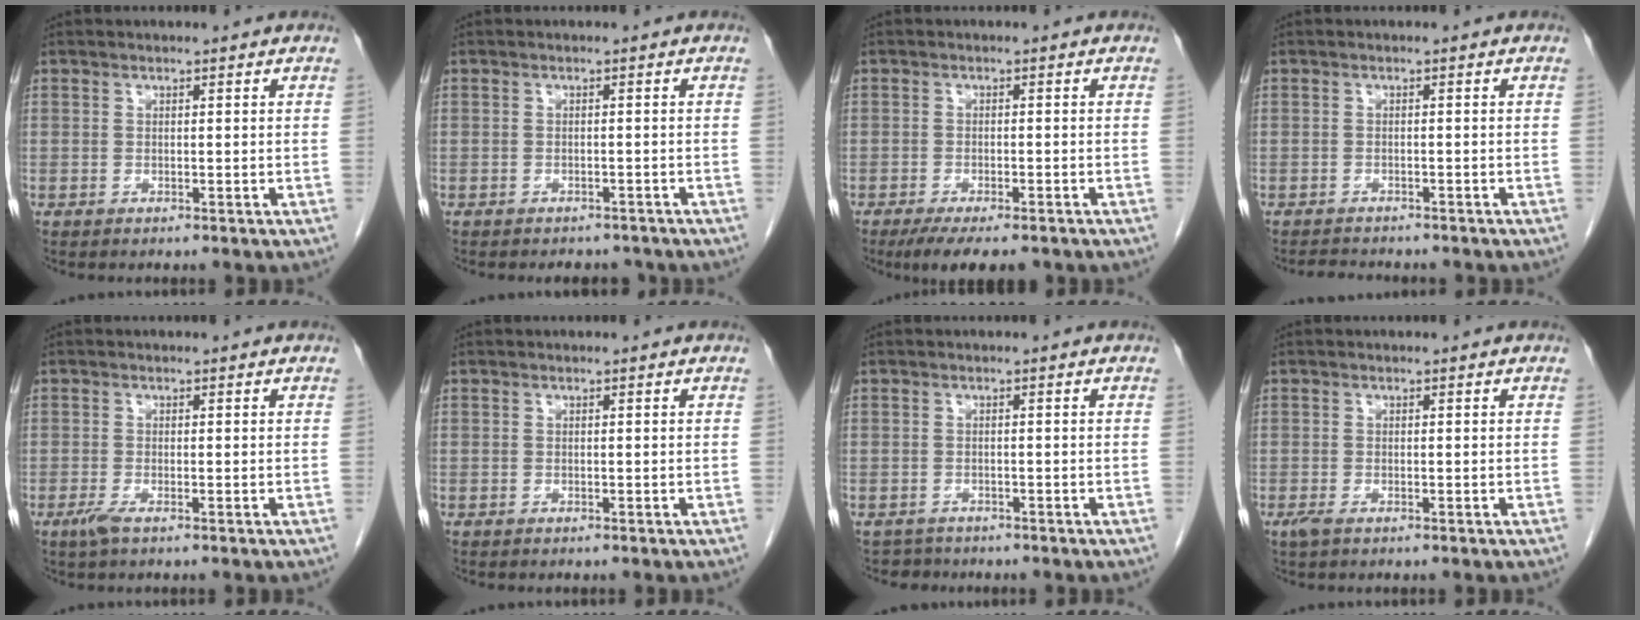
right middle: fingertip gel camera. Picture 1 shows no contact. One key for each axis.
{"total": 4.3, "fx": -3.9, "fy": 1.7, "fz": 0.9, "tx": -0.012, "ty": -0.001, "tz": -0.044}
{"total": 7.7, "fx": -5.9, "fy": 1.9, "fz": 4.5, "tx": -0.064, "ty": -0.013, "tz": -0.087}
{"total": 4.1, "fx": -3.8, "fy": 1.0, "fz": 1.3, "tx": -0.026, "ty": -0.009, "tz": -0.053}
{"total": 1.6, "fx": -1.0, "fy": 0.2, "fz": 1.3, "tx": -0.030, "ty": -0.005, "tz": -0.022}
{"total": 0.0}
{"total": 1.9, "fx": -1.7, "fy": 0.7, "fz": -0.7, "tx": 0.003, "ty": -0.003, "tz": -0.028}
{"total": 1.2, "fx": -0.7, "fy": 0.3, "fz": 0.8, "tx": -0.022, "ty": -0.004, "tz": -0.012}